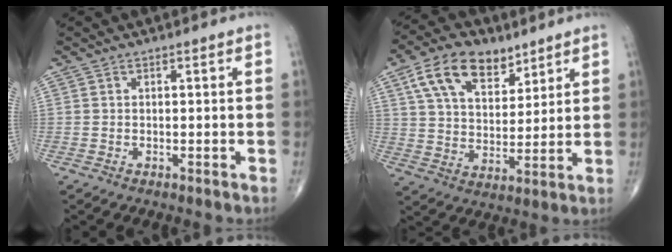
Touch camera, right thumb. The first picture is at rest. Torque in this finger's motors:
{"motor_torque": [-1.10, 1.27, 0.58, 0.29, 0.26]}